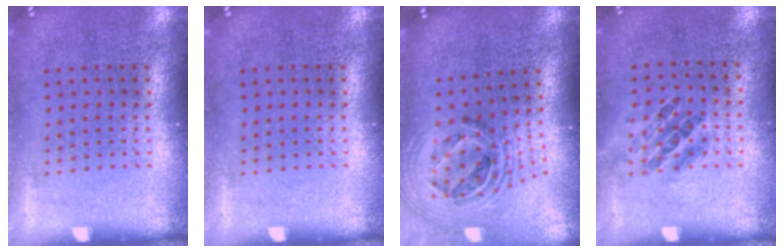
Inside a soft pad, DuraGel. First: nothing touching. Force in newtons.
{"total": 0.0}
{"total": 2.1, "press": 1.6, "slide": 1.3}
{"total": 0.9, "press": 0.6, "slide": 0.7}